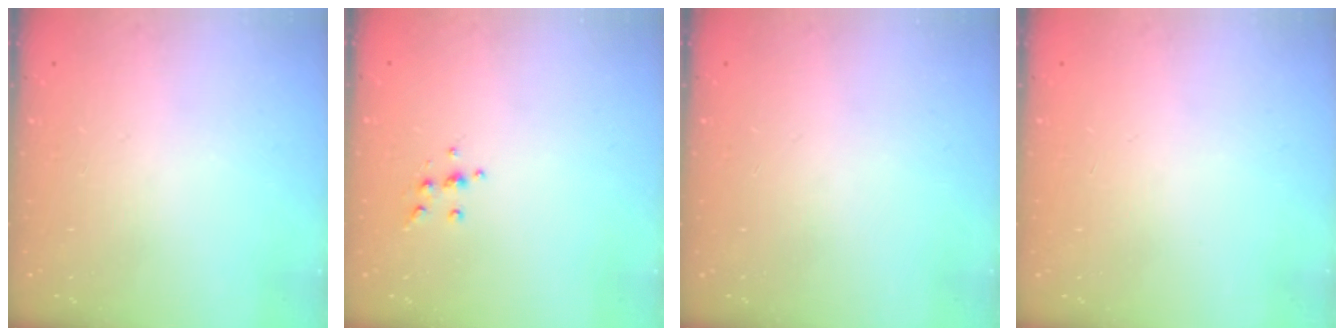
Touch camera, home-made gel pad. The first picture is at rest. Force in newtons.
{"total": 4.3, "press": 4.2, "slide": 1.1}
{"total": 0.0}
{"total": 0.0}